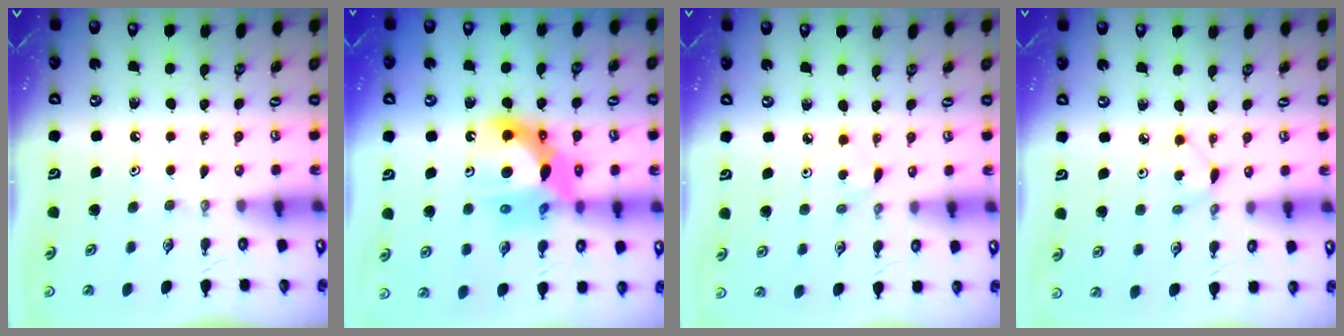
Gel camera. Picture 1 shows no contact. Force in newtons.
{"total": 14.3, "press": 14.1, "slide": 2.1}
{"total": 2.9, "press": 2.9, "slide": 0.1}
{"total": 3.9, "press": 3.9, "slide": 0.5}